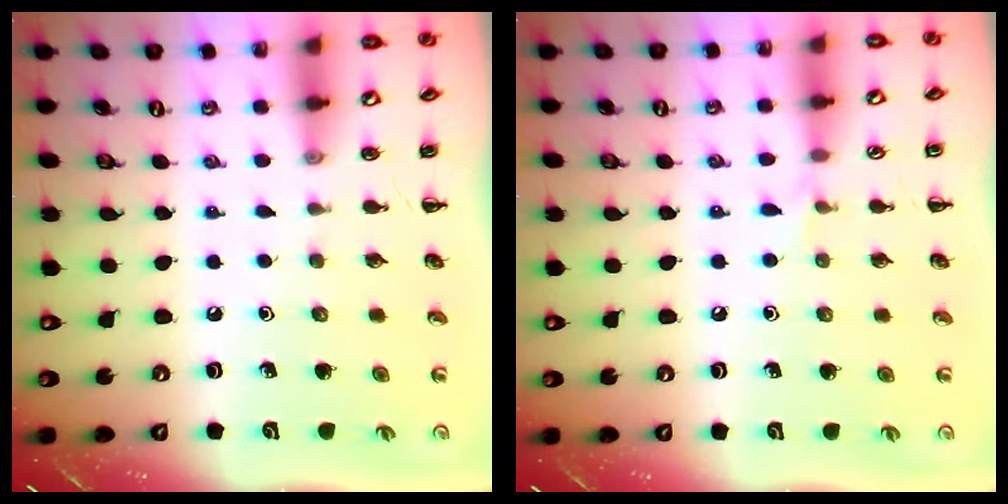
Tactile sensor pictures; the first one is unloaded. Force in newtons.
{"total": 3.8, "press": 3.5, "slide": 1.4}